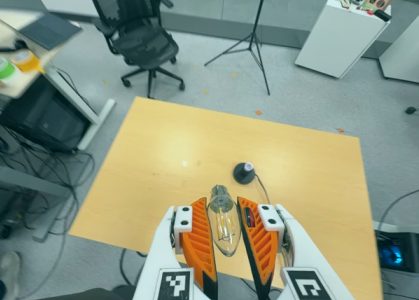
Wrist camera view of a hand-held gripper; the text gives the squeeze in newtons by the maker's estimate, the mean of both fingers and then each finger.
{"total": 11.6, "left": 12.3, "right": 10.9}